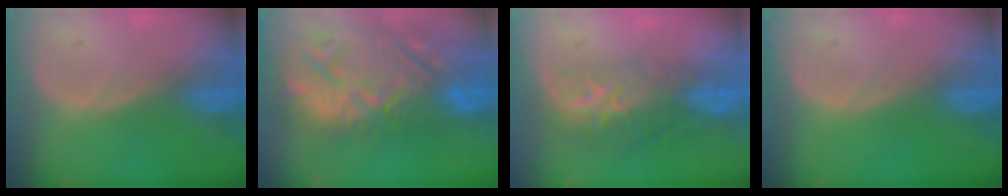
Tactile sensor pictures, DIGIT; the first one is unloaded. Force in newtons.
{"total": 15.4, "press": 13.2, "slide": 8.0}
{"total": 8.8, "press": 7.2, "slide": 5.1}
{"total": 0.0}